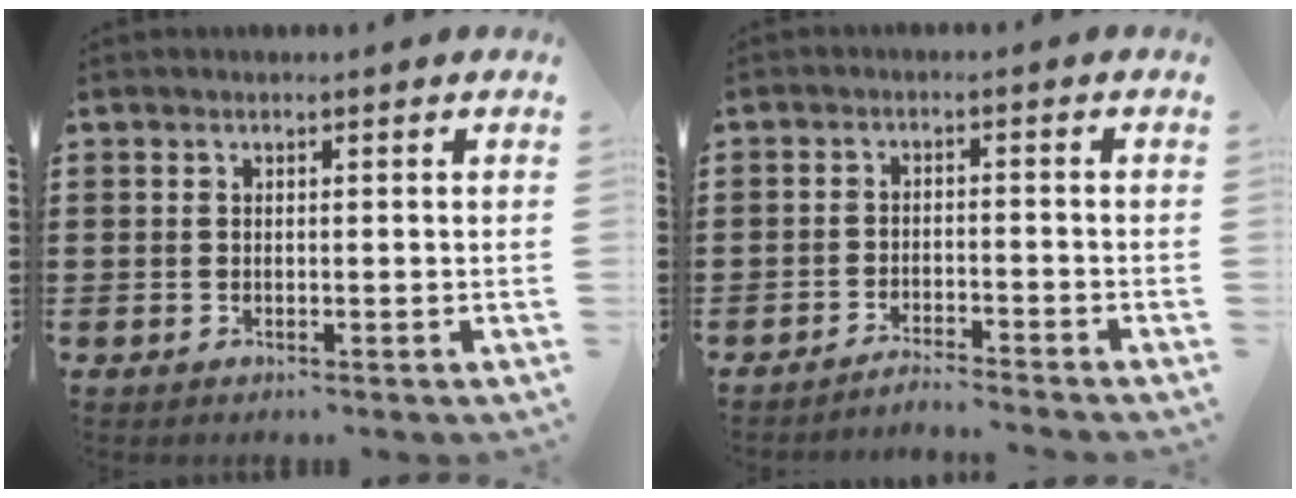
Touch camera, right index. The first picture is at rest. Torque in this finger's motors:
{"motor_torque": [-1.06, 1.07, -0.23, -0.05]}